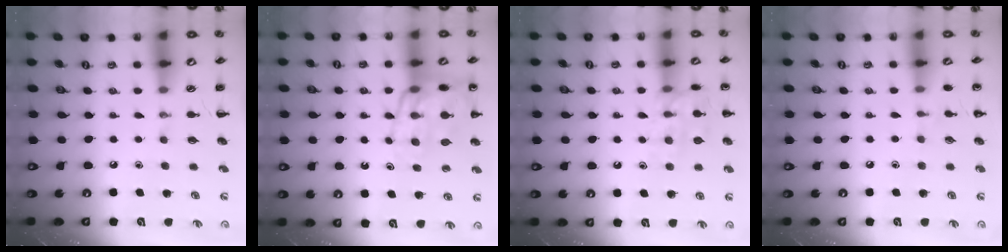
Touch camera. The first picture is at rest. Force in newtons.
{"total": 15.1, "press": 14.9, "slide": 2.5}
{"total": 12.0, "press": 11.9, "slide": 0.5}
{"total": 4.4, "press": 4.2, "slide": 1.4}